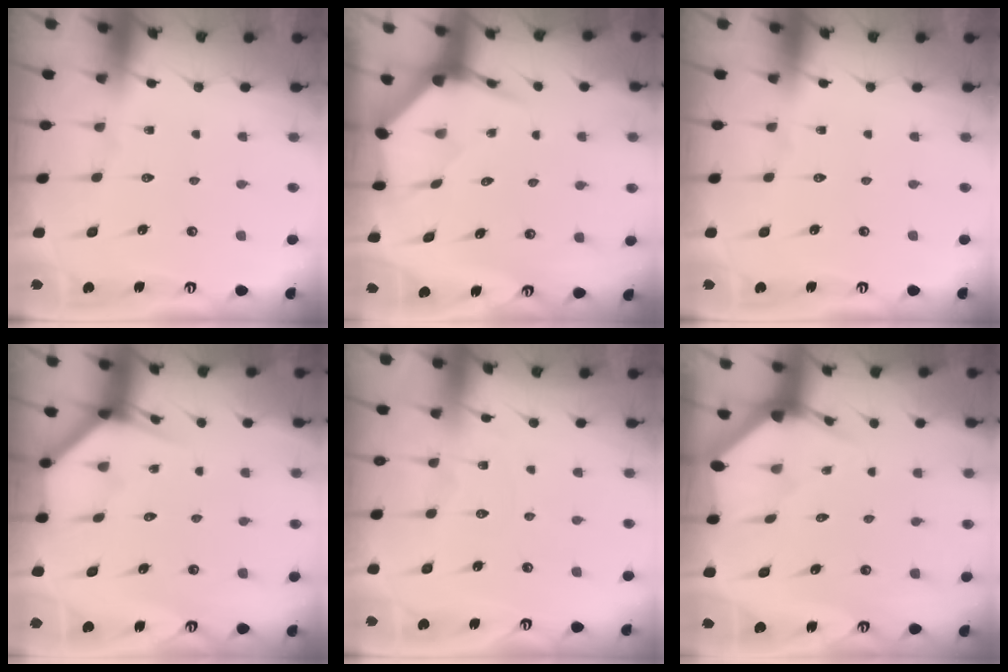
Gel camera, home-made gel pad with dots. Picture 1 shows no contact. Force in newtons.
{"total": 3.9, "press": 3.8, "slide": 0.4}
{"total": 0.0}
{"total": 3.9, "press": 3.9, "slide": 0.3}
{"total": 5.4, "press": 5.4, "slide": 0.7}
{"total": 2.2, "press": 2.2, "slide": 0.2}